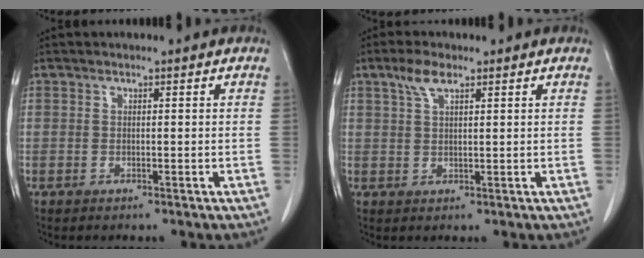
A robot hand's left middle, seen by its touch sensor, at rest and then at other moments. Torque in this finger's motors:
{"motor_torque": [0.53, -0.34, -0.08, -0.01]}